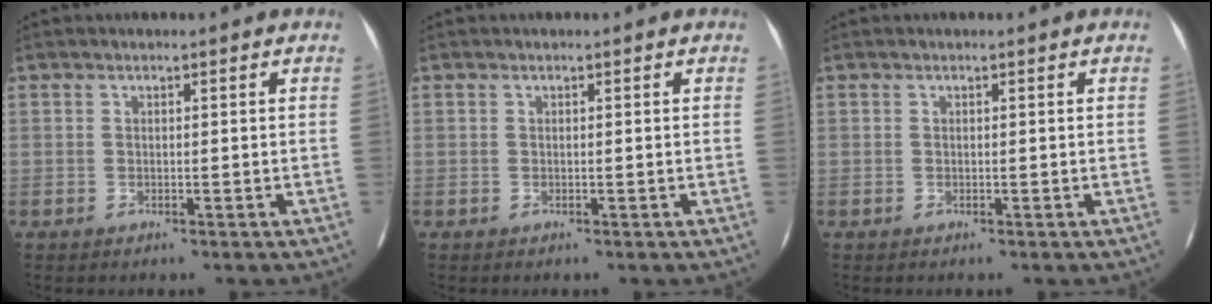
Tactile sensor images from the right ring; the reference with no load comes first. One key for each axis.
{"total": 0.0}
{"total": 0.0}